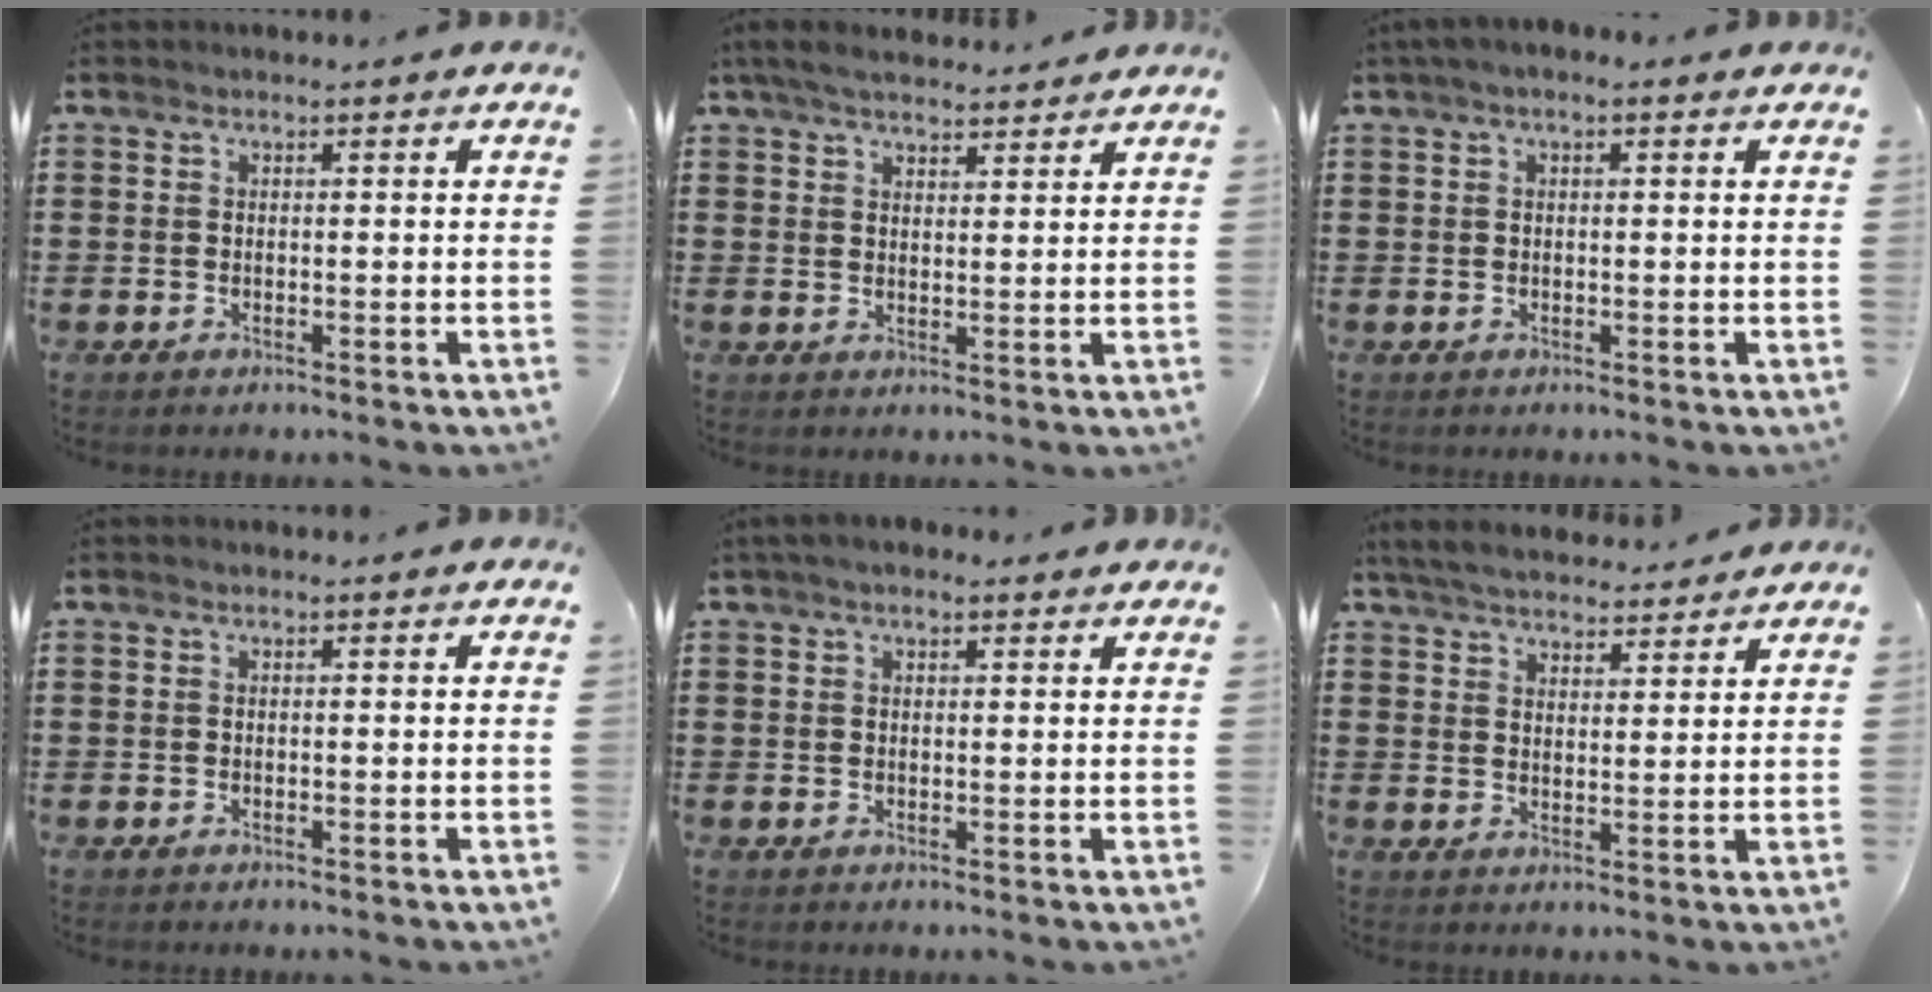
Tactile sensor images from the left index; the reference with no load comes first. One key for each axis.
{"total": 4.4, "fx": 4.0, "fy": 1.0, "fz": 1.5, "tx": -0.041, "ty": -0.004, "tz": 0.076}
{"total": 1.3, "fx": 0.2, "fy": 0.7, "fz": 1.2, "tx": -0.022, "ty": 0.005, "tz": 0.001}
{"total": 0.0}
{"total": 2.1, "fx": 1.4, "fy": 0.9, "fz": 1.2, "tx": -0.026, "ty": 0.008, "tz": 0.024}
{"total": 5.0, "fx": 4.8, "fy": 0.7, "fz": 1.2, "tx": -0.040, "ty": -0.016, "tz": 0.087}